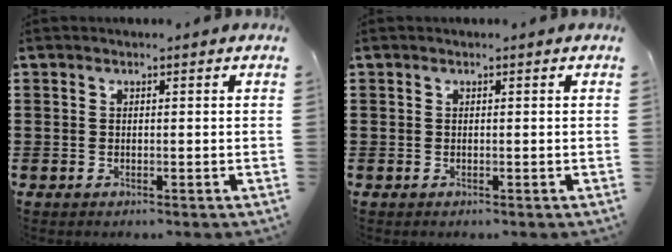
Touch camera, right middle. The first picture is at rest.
{"total": 0.0}